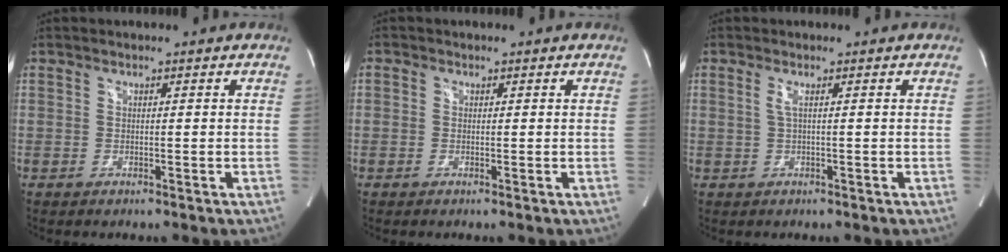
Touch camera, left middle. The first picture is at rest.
{"total": 0.5, "force": [0.0, 0.5, 0.2], "torque": [-0.003, 0.001, -0.004]}
{"total": 1.1, "force": [0.3, -0.2, 1.1], "torque": [-0.032, 0.002, 0.007]}